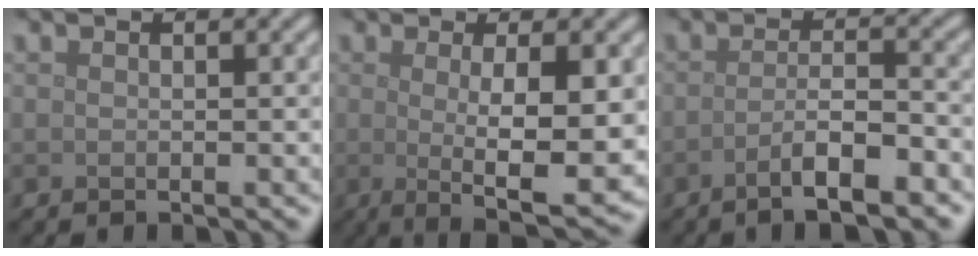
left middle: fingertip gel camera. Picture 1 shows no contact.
{"total": 8.1, "force": [-0.6, 1.9, 7.8], "torque": [-0.116, -0.012, -0.005]}
{"total": 4.3, "force": [-2.3, 1.0, 3.5], "torque": [-0.059, 0.001, -0.043]}